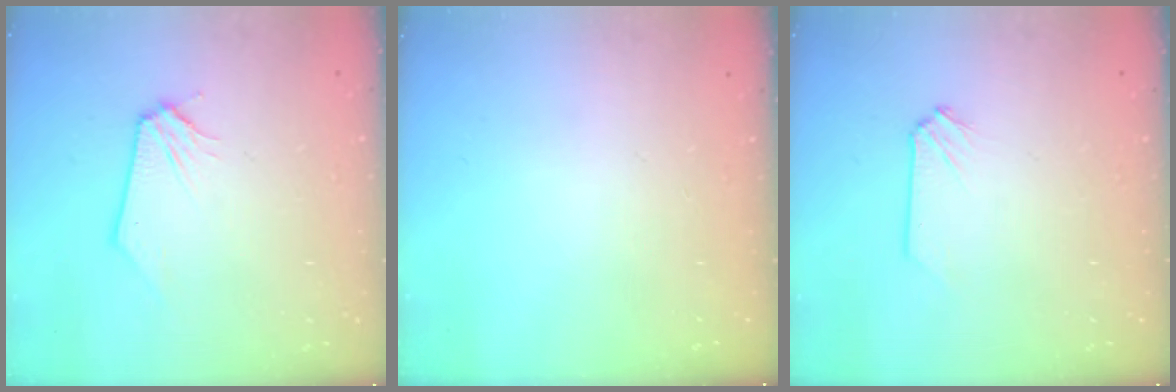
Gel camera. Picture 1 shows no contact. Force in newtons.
{"total": 0.0}
{"total": 0.0}